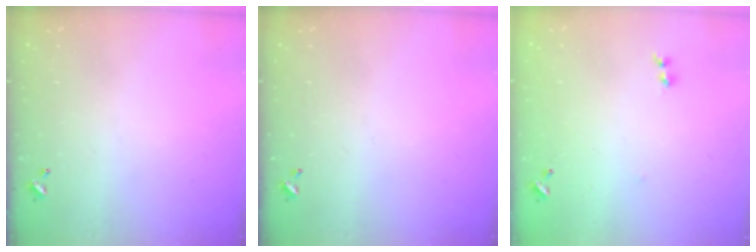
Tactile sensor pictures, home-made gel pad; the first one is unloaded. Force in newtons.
{"total": 0.0}
{"total": 6.1, "press": 6.1, "slide": 0.7}